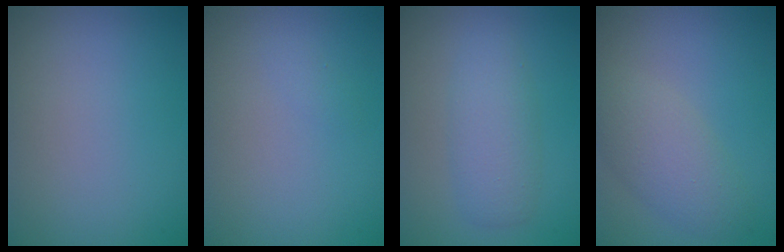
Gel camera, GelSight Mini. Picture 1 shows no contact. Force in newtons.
{"total": 0.5, "press": 0.5, "slide": 0.0}
{"total": 2.3, "press": 2.3, "slide": 0.2}
{"total": 3.8, "press": 3.8, "slide": 0.3}